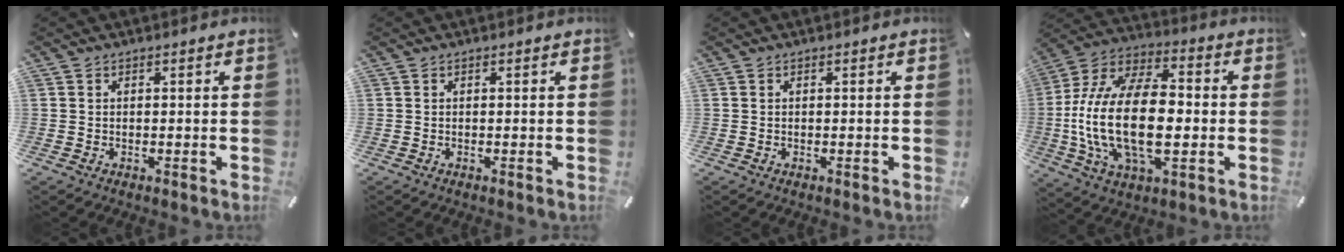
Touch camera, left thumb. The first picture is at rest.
{"total": 0.0}
{"total": 0.0}
{"total": 22.8, "force": [-3.1, 12.8, 18.6], "torque": [-0.384, -0.004, -0.054]}